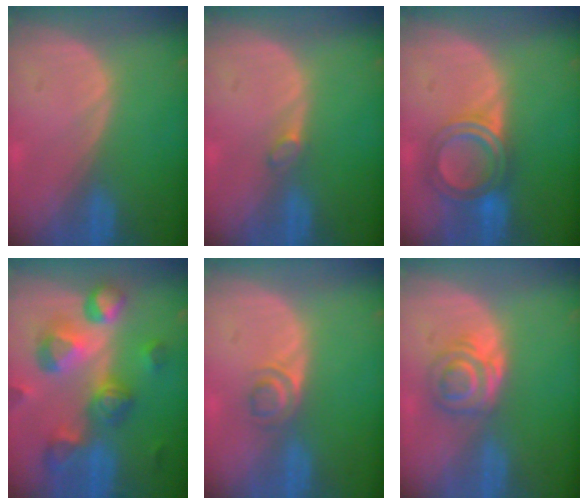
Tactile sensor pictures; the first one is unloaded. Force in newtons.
{"total": 1.2, "press": 1.1, "slide": 0.2}
{"total": 5.9, "press": 5.6, "slide": 1.6}
{"total": 11.1, "press": 10.0, "slide": 4.9}
{"total": 2.8, "press": 2.7, "slide": 1.0}
{"total": 5.2, "press": 4.8, "slide": 1.9}